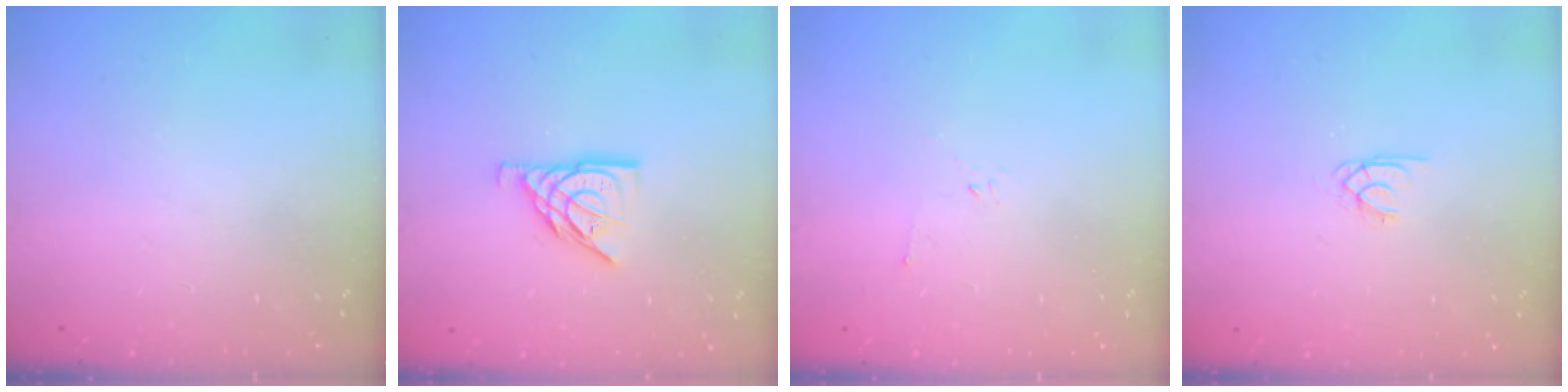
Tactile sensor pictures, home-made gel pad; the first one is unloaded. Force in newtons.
{"total": 9.5, "press": 9.4, "slide": 1.0}
{"total": 2.2, "press": 2.1, "slide": 0.7}
{"total": 1.5, "press": 1.4, "slide": 0.2}